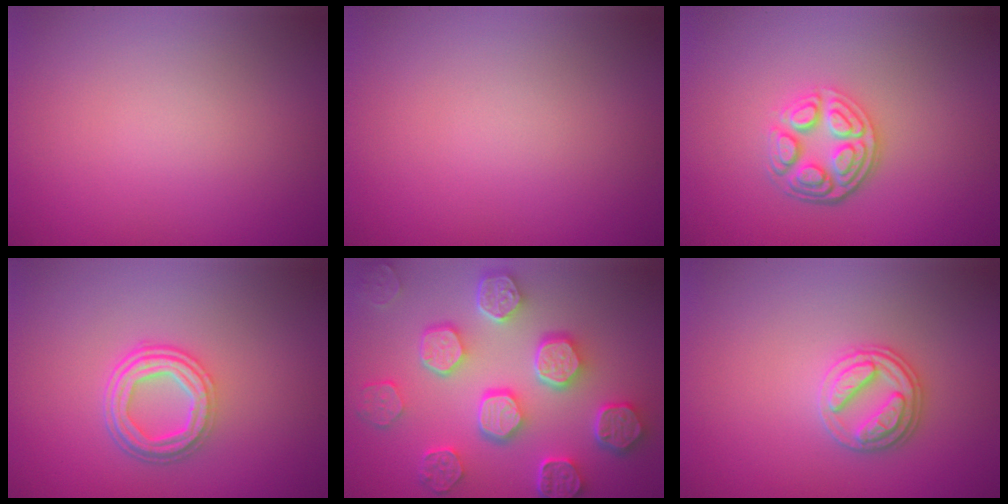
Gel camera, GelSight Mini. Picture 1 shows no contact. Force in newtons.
{"total": 0.0}
{"total": 4.3, "press": 3.3, "slide": 2.7}
{"total": 4.3, "press": 3.3, "slide": 2.8}
{"total": 8.0, "press": 6.3, "slide": 5.0}
{"total": 2.8, "press": 2.8, "slide": 0.5}